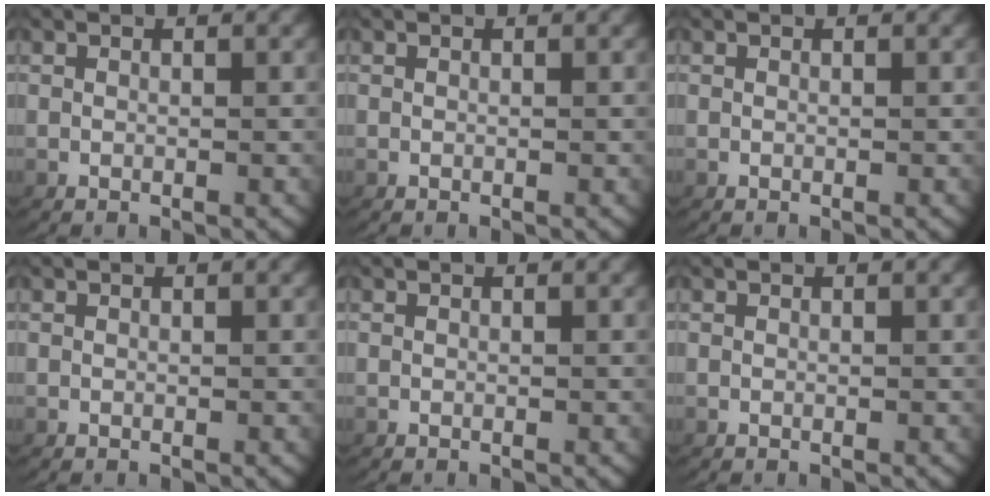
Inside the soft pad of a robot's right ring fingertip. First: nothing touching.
{"total": 0.0}
{"total": 0.0}
{"total": 0.0}
{"total": 0.0}
{"total": 0.0}